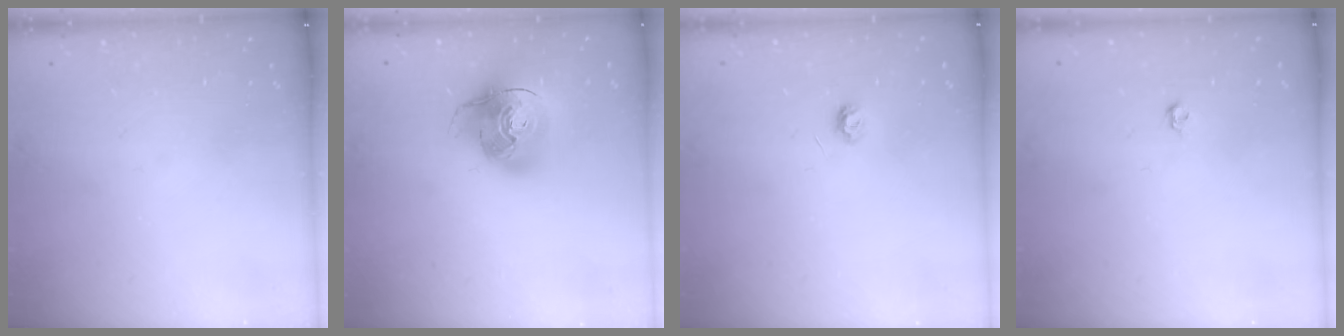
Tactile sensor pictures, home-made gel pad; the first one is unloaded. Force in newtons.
{"total": 13.7, "press": 13.6, "slide": 1.7}
{"total": 4.3, "press": 4.3, "slide": 0.5}
{"total": 4.0, "press": 3.9, "slide": 0.7}